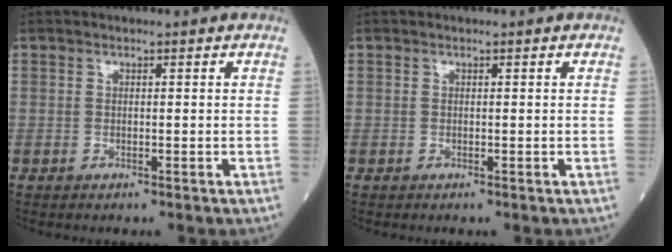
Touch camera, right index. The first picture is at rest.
{"total": 0.0}